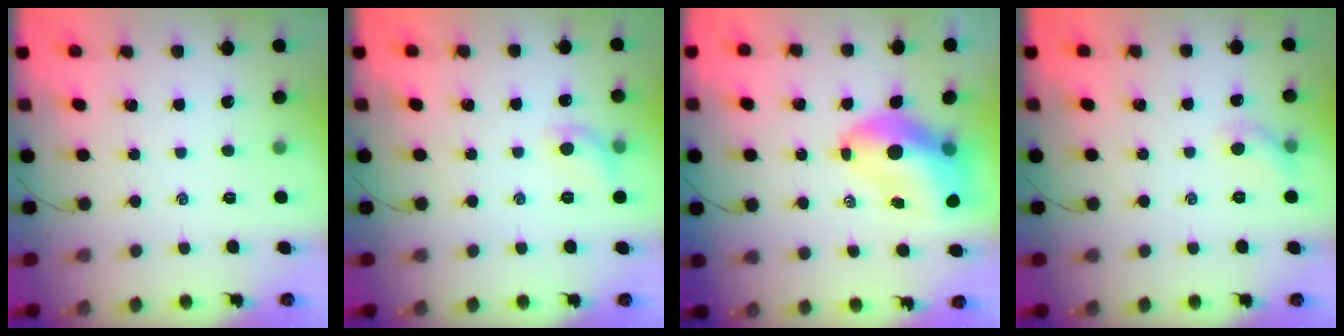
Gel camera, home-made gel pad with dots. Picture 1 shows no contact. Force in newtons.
{"total": 6.6, "press": 6.5, "slide": 1.4}
{"total": 12.3, "press": 11.7, "slide": 3.8}
{"total": 5.2, "press": 5.1, "slide": 1.0}